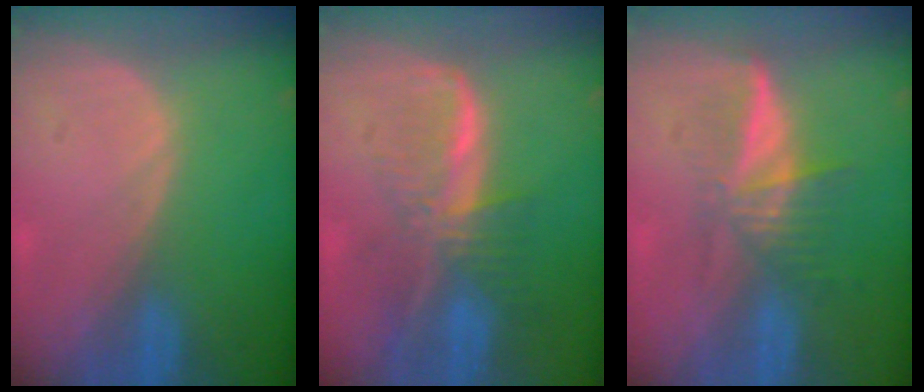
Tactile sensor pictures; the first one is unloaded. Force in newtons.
{"total": 8.2, "press": 7.0, "slide": 4.2}
{"total": 6.0, "press": 5.4, "slide": 2.6}